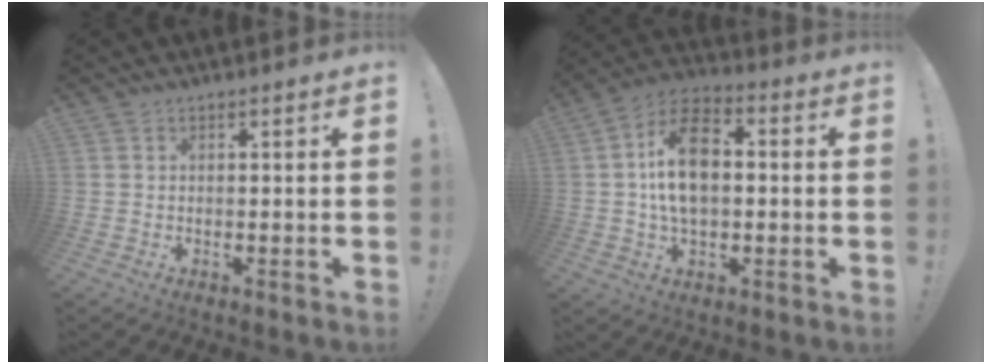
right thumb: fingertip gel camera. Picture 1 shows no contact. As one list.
[{"total": 14.8, "force": [0.6, 9.2, 11.5], "torque": [-0.196, 0.011, 0.010]}]